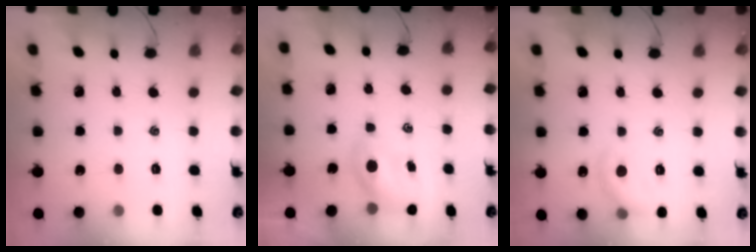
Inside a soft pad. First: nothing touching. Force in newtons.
{"total": 5.7, "press": 5.6, "slide": 0.9}
{"total": 8.0, "press": 7.9, "slide": 1.0}